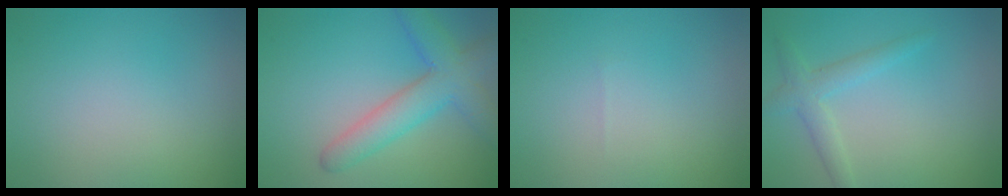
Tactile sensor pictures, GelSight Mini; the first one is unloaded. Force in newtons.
{"total": 5.5, "press": 5.5, "slide": 0.2}
{"total": 0.0}
{"total": 2.4, "press": 2.4, "slide": 0.1}